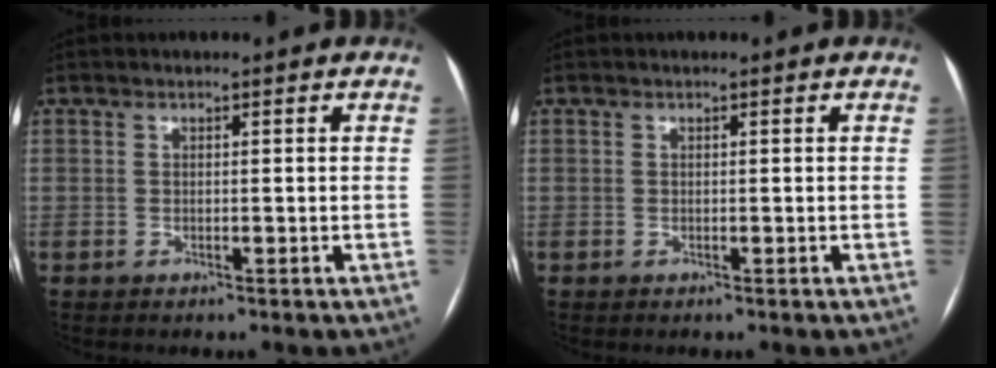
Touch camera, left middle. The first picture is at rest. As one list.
[{"total": 0.0}]